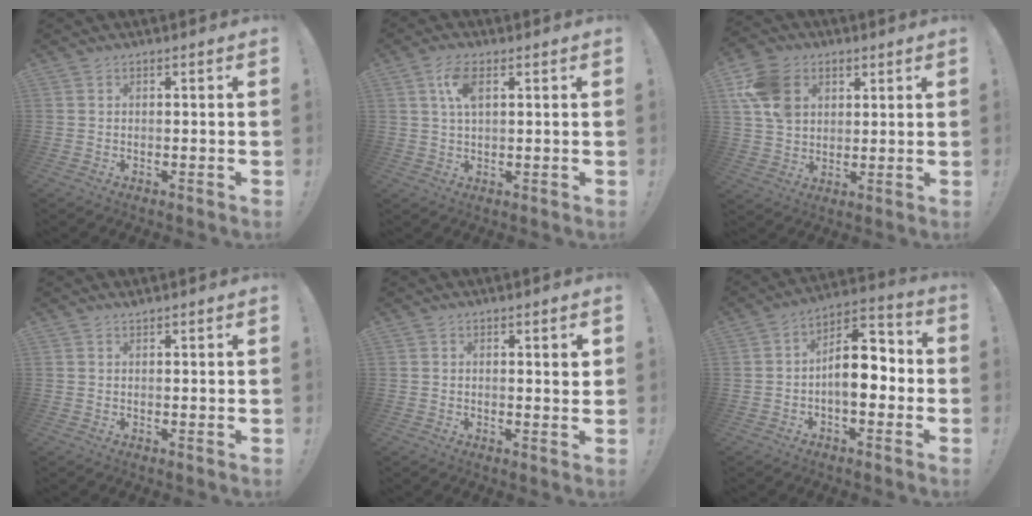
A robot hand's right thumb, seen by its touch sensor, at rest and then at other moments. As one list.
[{"total": 6.2, "force": [2.0, 2.8, 5.1], "torque": [-0.089, 0.002, 0.033]}, {"total": 14.4, "force": [5.5, 11.0, 7.5], "torque": [-0.131, -0.016, 0.112]}, {"total": 0.6, "force": [0.6, -0.1, 0.0], "torque": [0.002, -0.001, 0.011]}, {"total": 2.1, "force": [1.3, 0.3, 1.6], "torque": [-0.010, -0.008, 0.016]}, {"total": 12.5, "force": [-1.3, 6.9, 10.3], "torque": [-0.159, 0.014, -0.022]}]